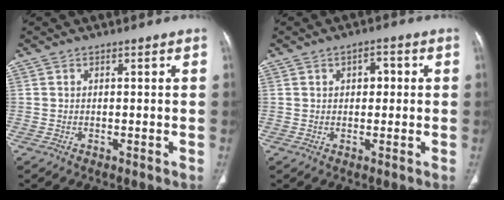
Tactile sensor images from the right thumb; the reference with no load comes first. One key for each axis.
{"total": 3.5, "fx": 0.9, "fy": 2.1, "fz": 2.6, "tx": -0.027, "ty": 0.006, "tz": 0.010}